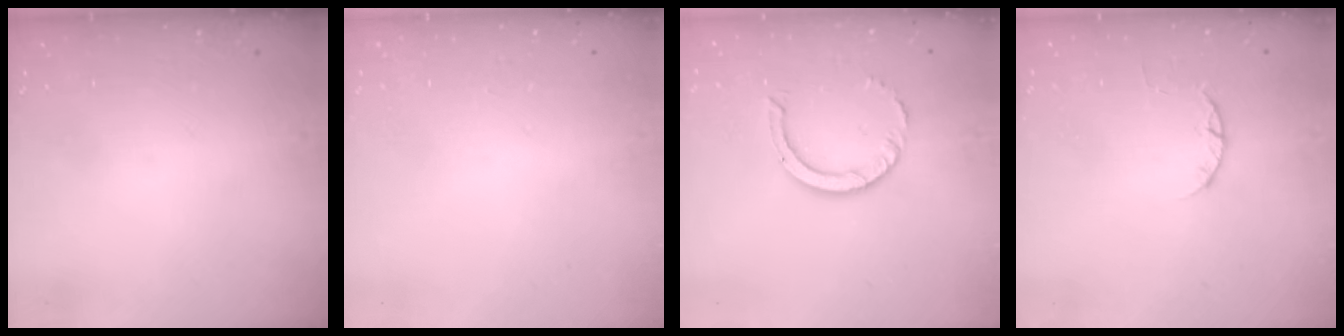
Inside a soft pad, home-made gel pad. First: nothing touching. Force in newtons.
{"total": 2.6, "press": 2.6, "slide": 0.2}
{"total": 7.2, "press": 7.2, "slide": 0.5}
{"total": 2.4, "press": 2.4, "slide": 0.4}